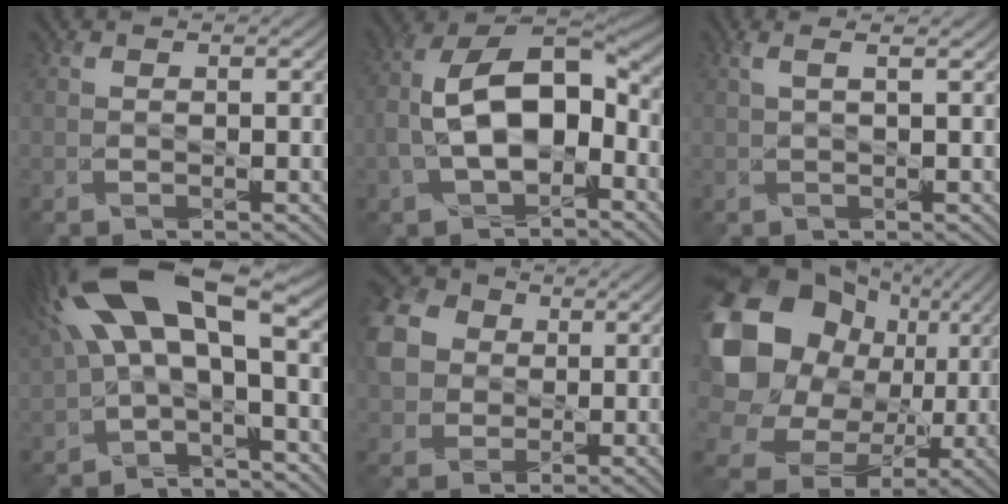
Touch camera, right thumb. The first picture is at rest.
{"total": 13.2, "force": [-2.0, 7.7, 10.5], "torque": [-0.212, 0.007, -0.038]}
{"total": 2.3, "force": [0.9, 0.5, 2.0], "torque": [-0.025, 0.006, -0.002]}
{"total": 15.4, "force": [3.4, 6.4, 13.5], "torque": [-0.283, 0.020, 0.060]}
{"total": 9.0, "force": [1.5, 7.4, 4.9], "torque": [-0.147, 0.018, 0.026]}
{"total": 19.2, "force": [4.2, 16.1, 9.7], "torque": [-0.250, 0.005, 0.096]}